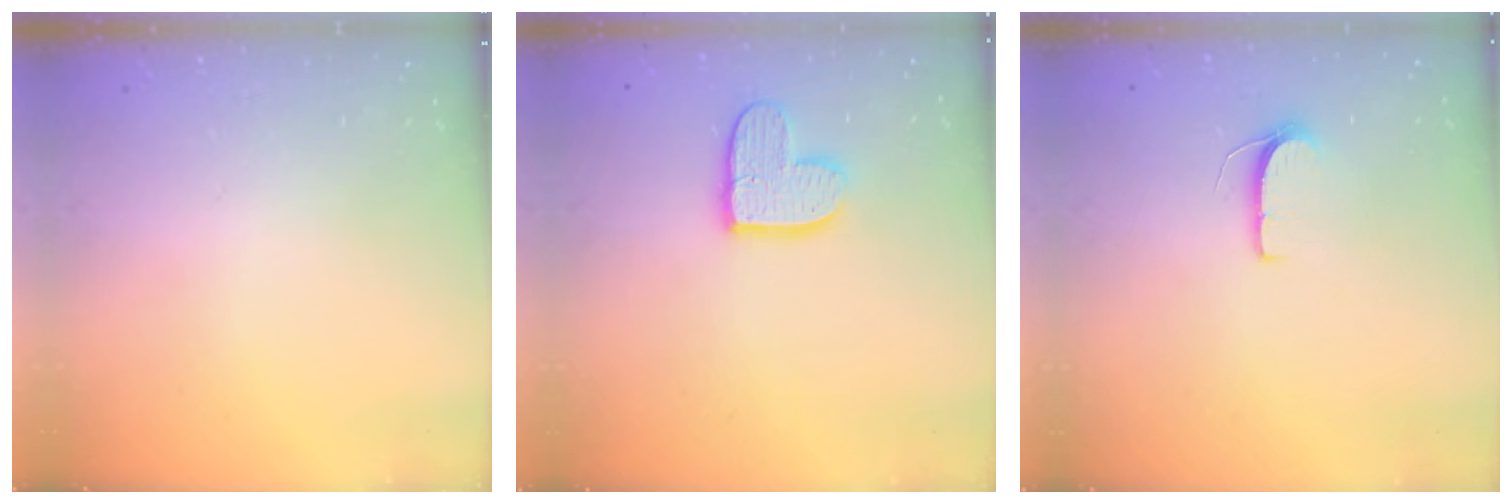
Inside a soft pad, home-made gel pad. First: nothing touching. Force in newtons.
{"total": 11.0, "press": 10.9, "slide": 0.9}
{"total": 6.1, "press": 6.1, "slide": 0.5}